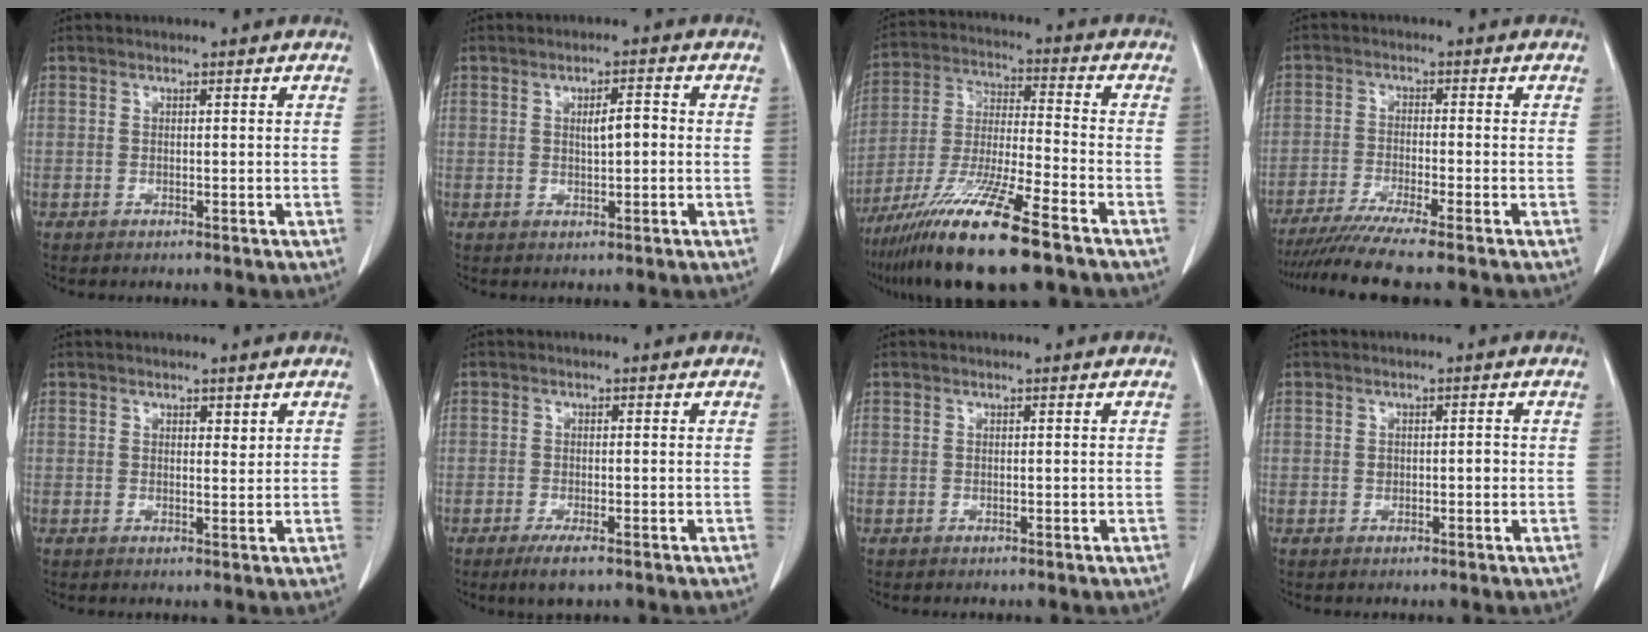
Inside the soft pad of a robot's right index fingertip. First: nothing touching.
{"total": 3.1, "force": [0.1, 0.7, 3.0], "torque": [-0.050, 0.004, 0.003]}
{"total": 16.2, "force": [-10.8, 0.4, 12.1], "torque": [-0.250, -0.047, -0.202]}
{"total": 9.3, "force": [-7.8, -1.4, 5.0], "torque": [-0.068, -0.028, -0.125]}
{"total": 1.2, "force": [0.8, 0.5, 0.7], "torque": [-0.008, -0.007, 0.012]}
{"total": 3.1, "force": [-2.0, 0.5, 2.3], "torque": [-0.044, -0.007, -0.033]}
{"total": 0.0}
{"total": 1.6, "force": [-0.1, 1.0, 1.3], "torque": [-0.021, 0.007, 0.003]}